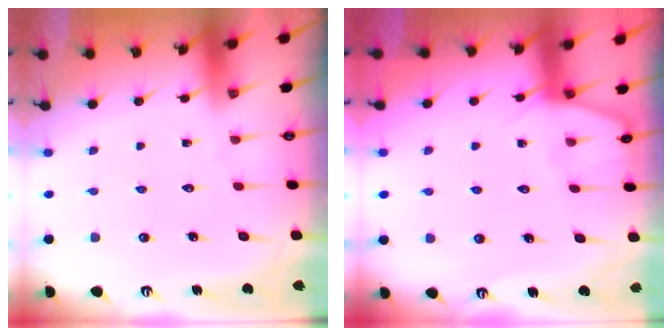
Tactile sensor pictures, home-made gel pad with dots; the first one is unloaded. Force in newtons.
{"total": 3.9, "press": 3.8, "slide": 0.5}